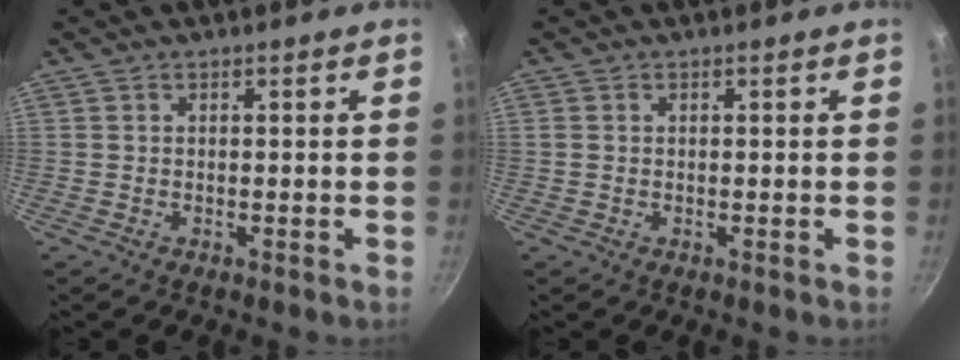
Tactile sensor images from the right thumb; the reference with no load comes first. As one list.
[{"total": 0.9, "force": [0.2, 0.8, 0.4], "torque": [-0.008, 0.002, 0.002]}]